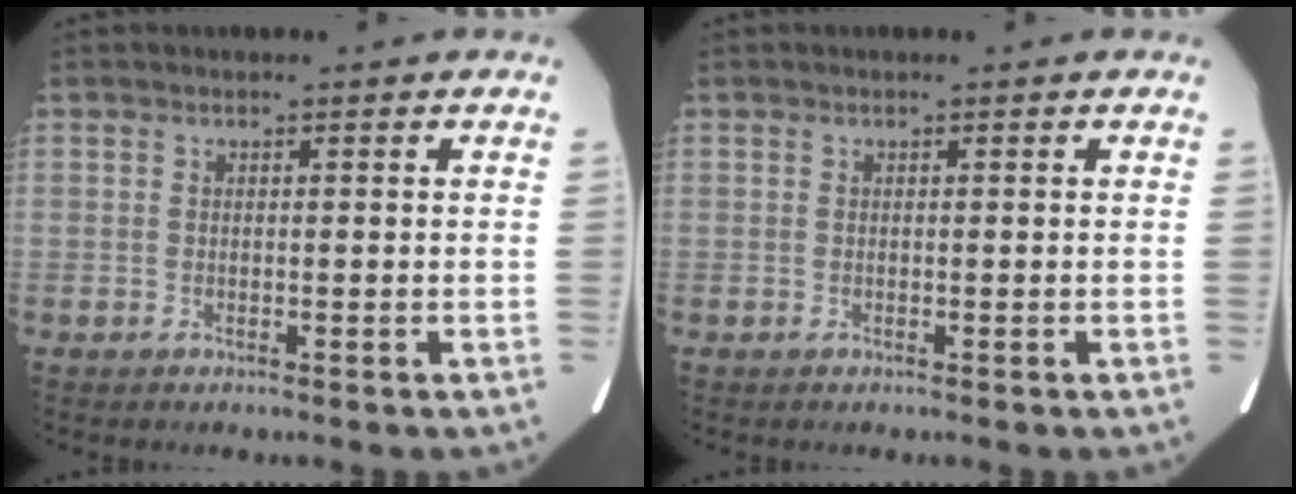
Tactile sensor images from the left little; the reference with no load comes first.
{"total": 0.0}